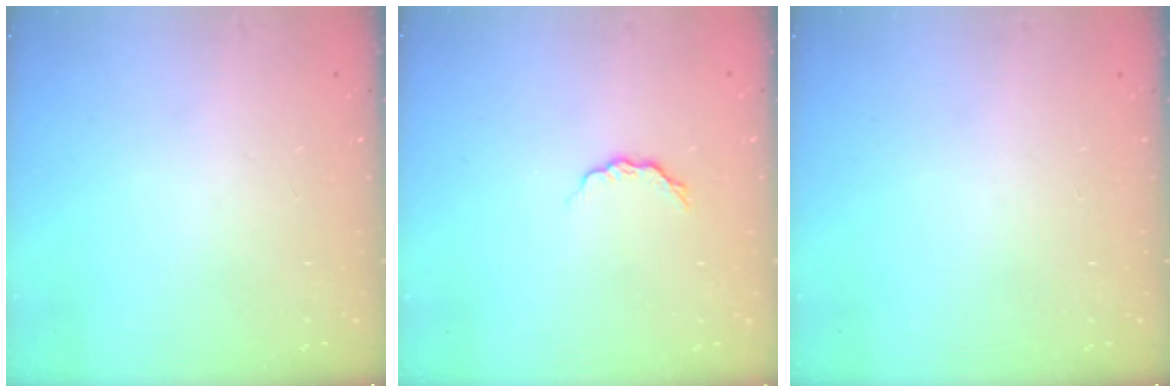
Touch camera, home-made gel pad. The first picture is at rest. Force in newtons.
{"total": 5.3, "press": 5.2, "slide": 0.6}
{"total": 0.0}